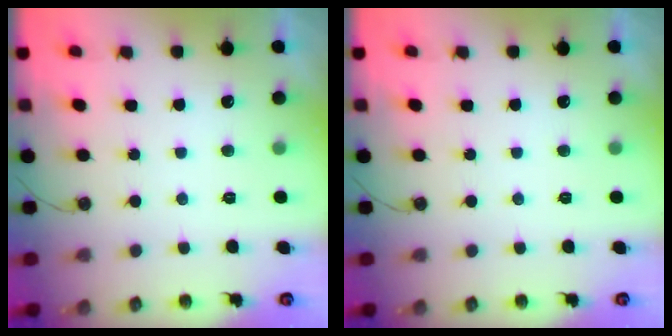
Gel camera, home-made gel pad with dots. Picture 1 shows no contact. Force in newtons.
{"total": 0.0}